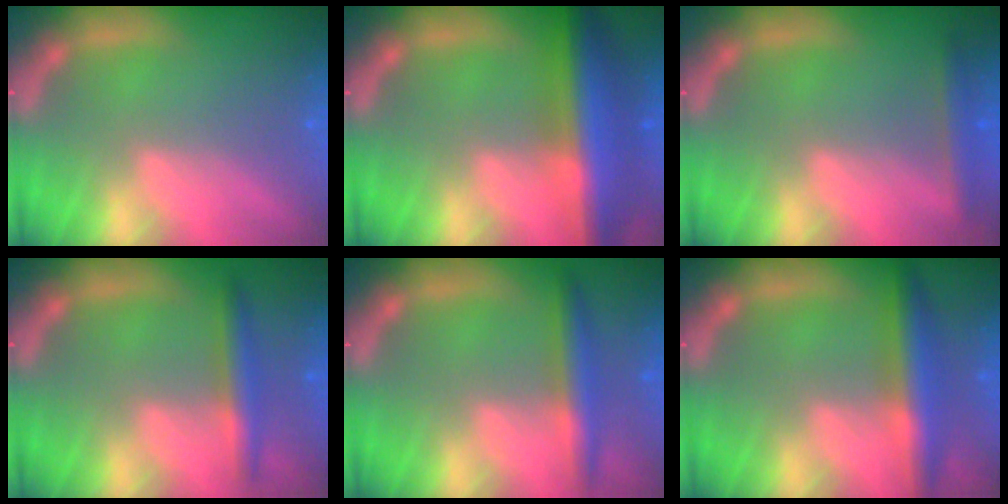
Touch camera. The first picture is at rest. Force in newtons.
{"total": 9.5}
{"total": 2.4}
{"total": 3.5}
{"total": 4.0}
{"total": 5.5}